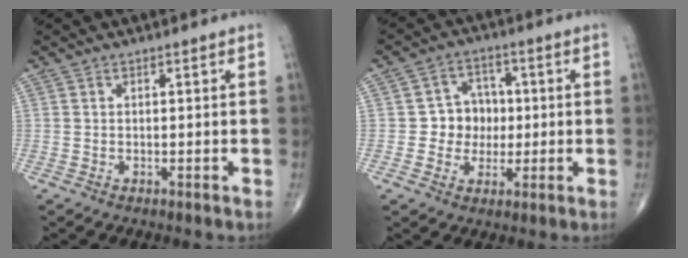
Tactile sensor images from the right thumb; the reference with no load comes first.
{"total": 7.2, "force": [-0.2, 6.6, 3.0], "torque": [0.004, 0.016, -0.011]}